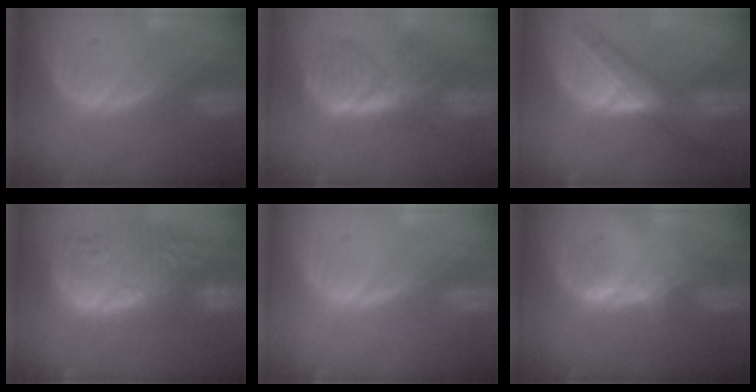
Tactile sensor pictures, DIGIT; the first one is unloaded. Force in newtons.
{"total": 7.9, "press": 7.0, "slide": 3.7}
{"total": 8.0, "press": 7.1, "slide": 3.6}
{"total": 13.3, "press": 12.0, "slide": 5.6}
{"total": 0.0}
{"total": 1.6, "press": 1.5, "slide": 0.6}